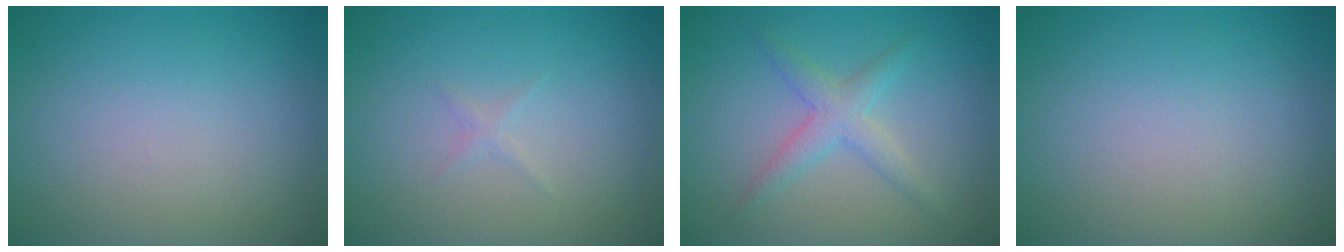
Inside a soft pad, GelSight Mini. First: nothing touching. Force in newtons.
{"total": 0.5, "press": 0.5, "slide": 0.0}
{"total": 2.6, "press": 2.6, "slide": 0.1}
{"total": 0.0}